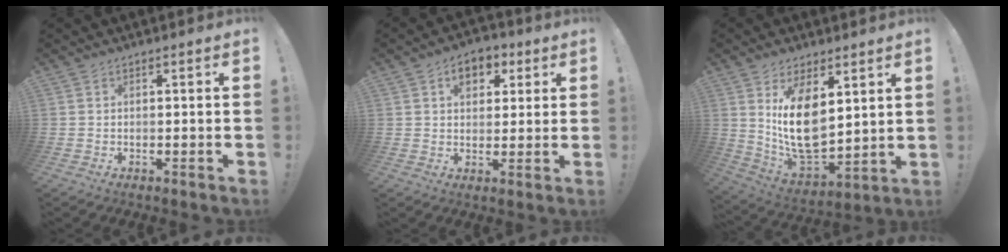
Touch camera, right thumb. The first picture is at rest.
{"total": 8.0, "force": [3.1, 6.2, 4.0], "torque": [-0.042, -0.012, 0.055]}
{"total": 15.8, "force": [5.7, 9.2, 11.6], "torque": [-0.211, -0.050, 0.105]}